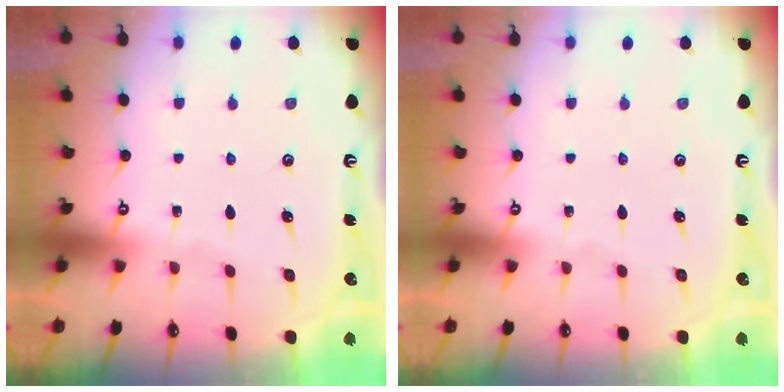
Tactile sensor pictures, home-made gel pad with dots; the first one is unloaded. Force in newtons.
{"total": 0.0}